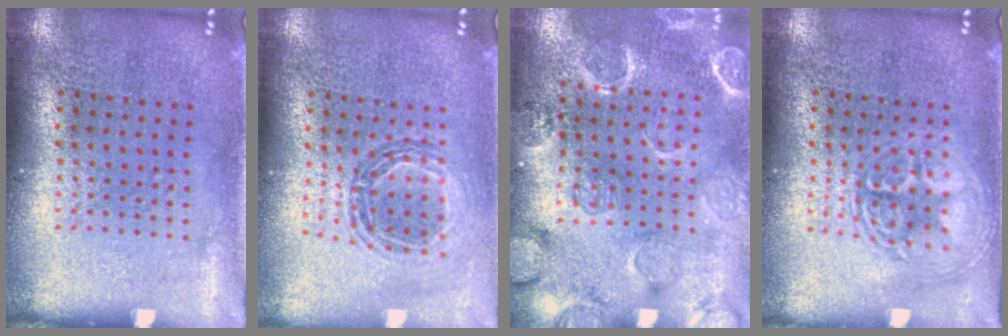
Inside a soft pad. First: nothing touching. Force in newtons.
{"total": 0.9, "press": 0.9, "slide": 0.1}
{"total": 2.4, "press": 2.3, "slide": 0.8}
{"total": 2.9, "press": 2.8, "slide": 0.4}